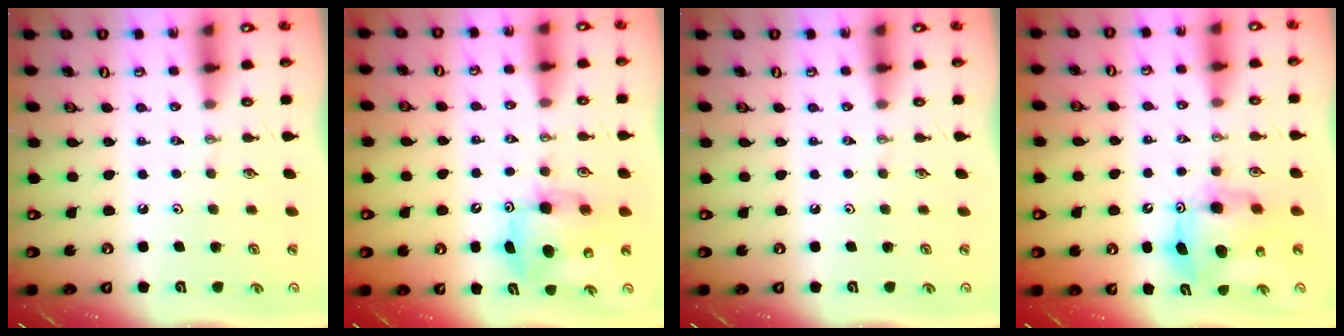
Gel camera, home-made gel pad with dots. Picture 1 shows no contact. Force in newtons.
{"total": 7.1, "press": 6.8, "slide": 1.9}
{"total": 0.0}
{"total": 9.1, "press": 9.1, "slide": 0.7}